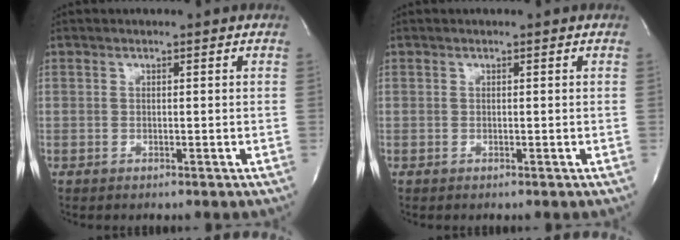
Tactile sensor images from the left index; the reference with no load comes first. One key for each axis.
{"total": 0.0}